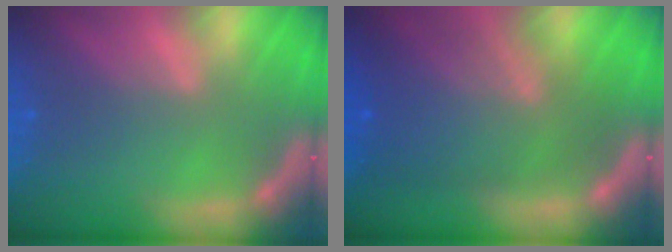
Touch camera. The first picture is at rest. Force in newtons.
{"total": 9.1}